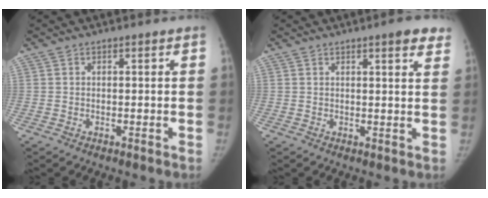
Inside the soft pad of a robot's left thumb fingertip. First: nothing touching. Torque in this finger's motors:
{"motor_torque": [0.39, -0.07, 0.61, -0.52, 0.10]}